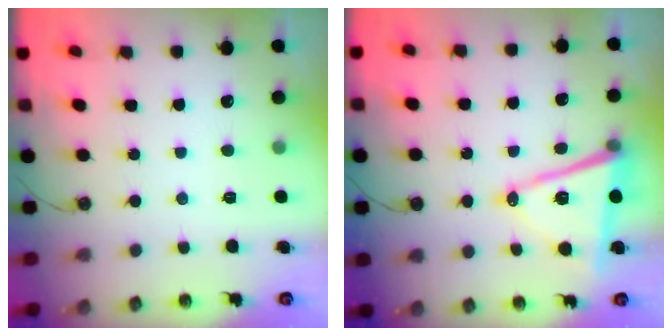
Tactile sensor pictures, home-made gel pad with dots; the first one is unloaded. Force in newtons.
{"total": 13.2, "press": 12.6, "slide": 4.0}